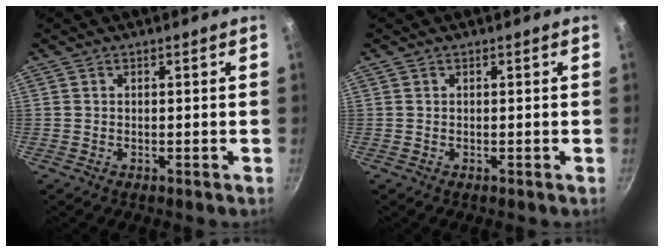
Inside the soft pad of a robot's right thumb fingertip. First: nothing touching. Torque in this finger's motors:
{"motor_torque": [-0.29, 0.09, 0.44, -0.36, -0.01]}